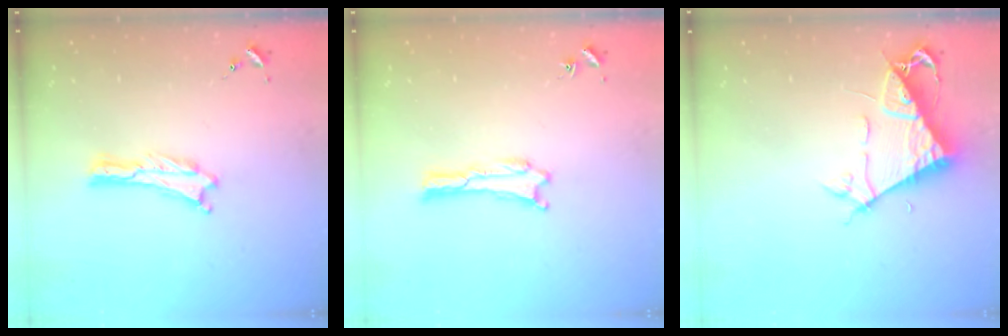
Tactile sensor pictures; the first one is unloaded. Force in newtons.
{"total": 0.0}
{"total": 7.7, "press": 7.6, "slide": 0.8}